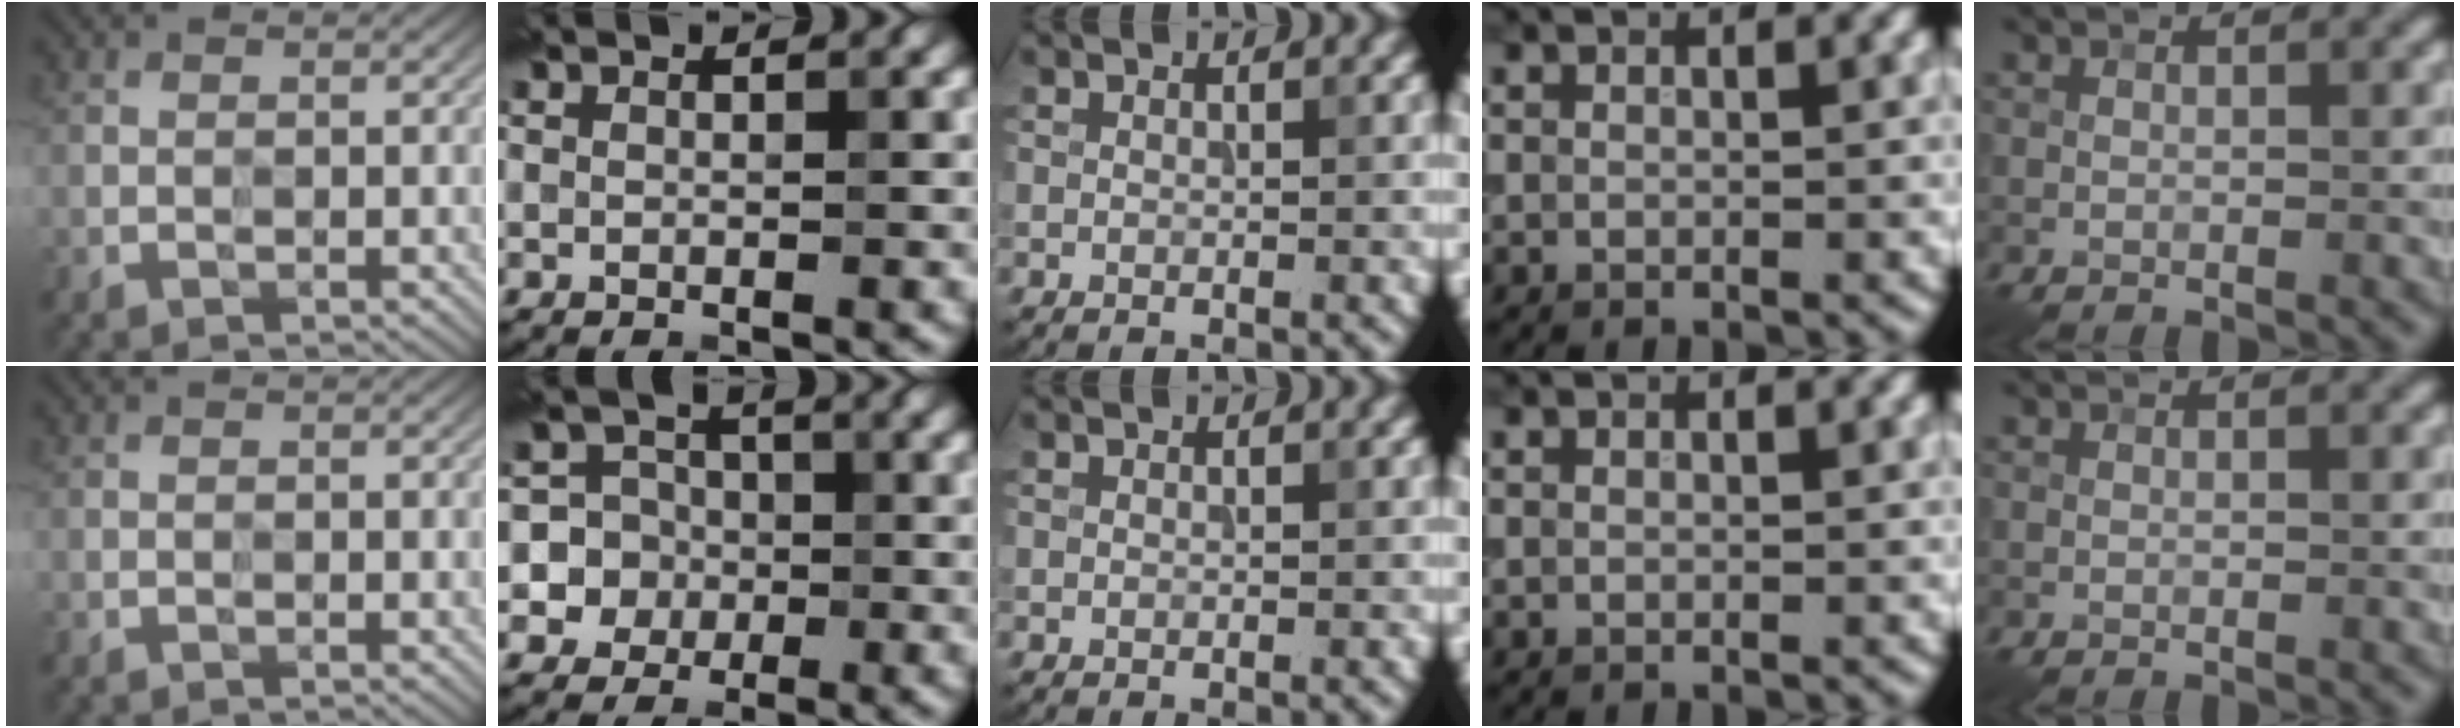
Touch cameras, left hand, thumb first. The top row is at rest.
{"index": {"total": 7.2, "force": [-1.7, 6.9, 0.9], "torque": [-0.008, 0.018, -0.049]}}